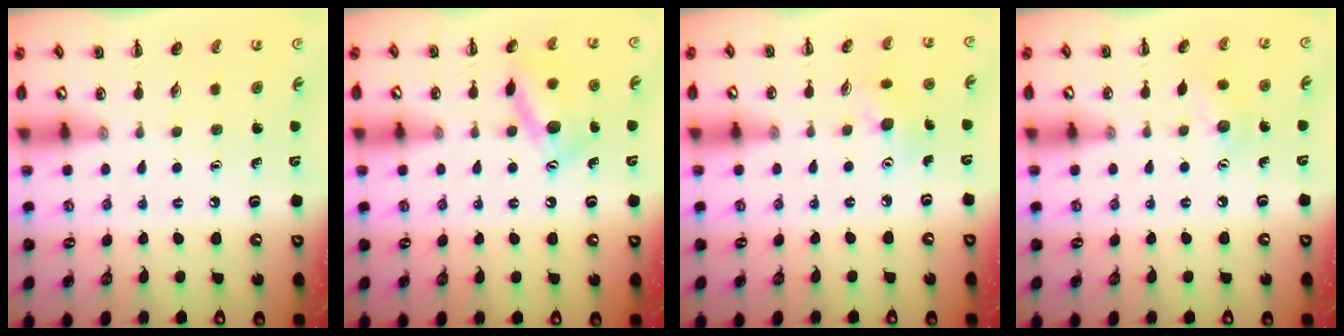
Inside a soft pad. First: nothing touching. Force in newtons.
{"total": 14.1, "press": 14.0, "slide": 1.0}
{"total": 3.3, "press": 3.2, "slide": 0.9}
{"total": 6.9, "press": 6.8, "slide": 1.3}